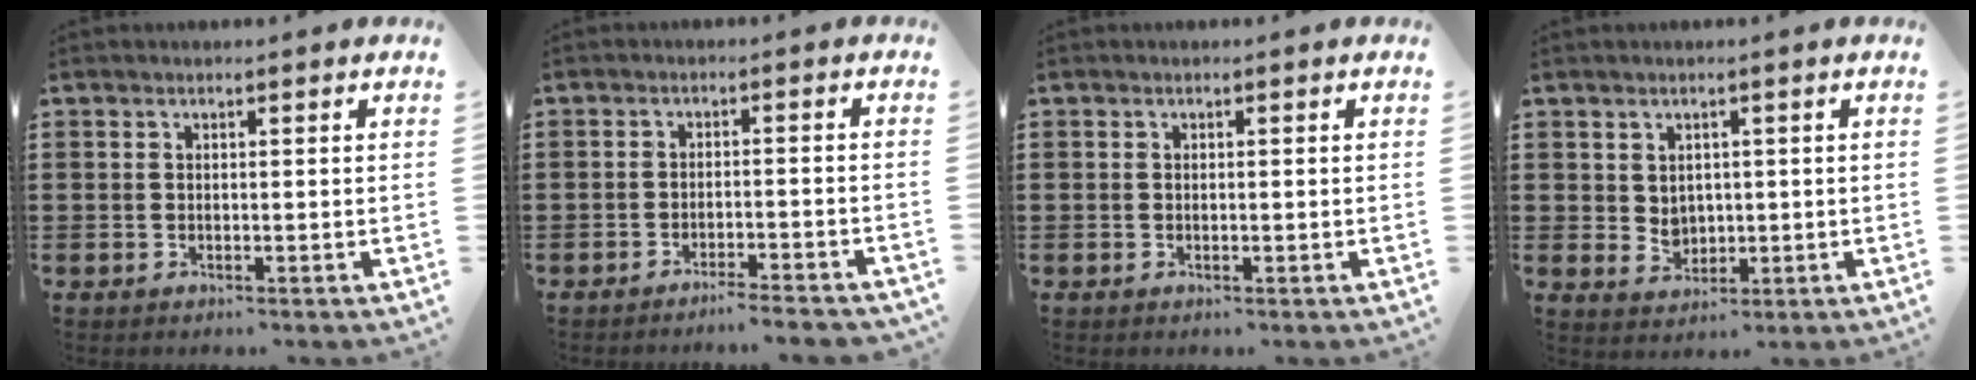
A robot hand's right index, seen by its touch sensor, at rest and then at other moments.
{"total": 2.8, "force": [-2.7, -0.4, 0.8], "torque": [-0.016, -0.003, -0.055]}
{"total": 0.0}
{"total": 2.7, "force": [1.2, 2.3, 0.7], "torque": [-0.015, 0.005, 0.019]}